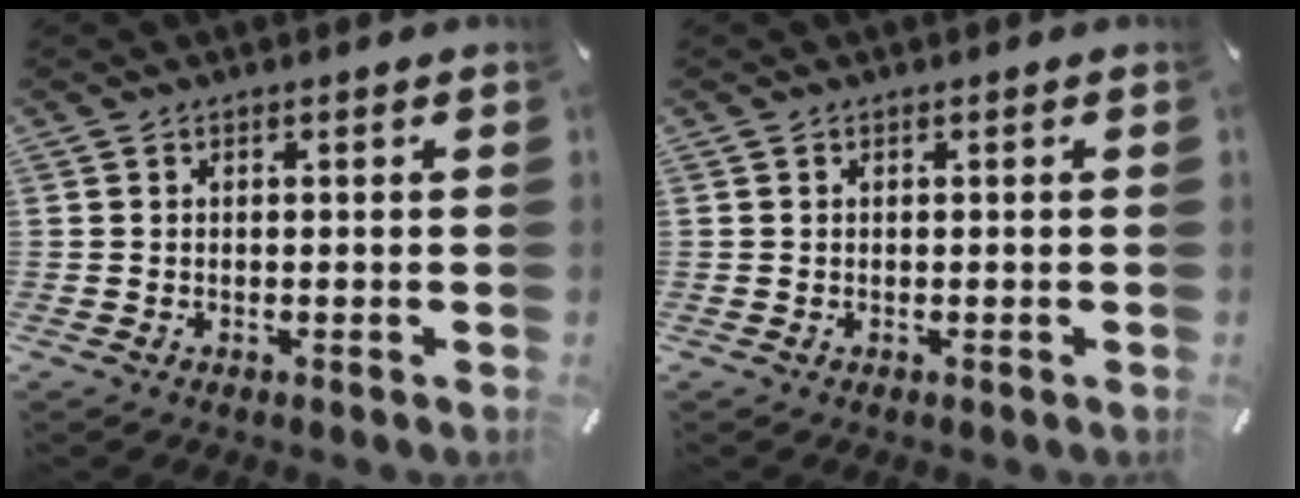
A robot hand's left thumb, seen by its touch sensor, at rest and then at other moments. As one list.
[{"total": 0.0}]